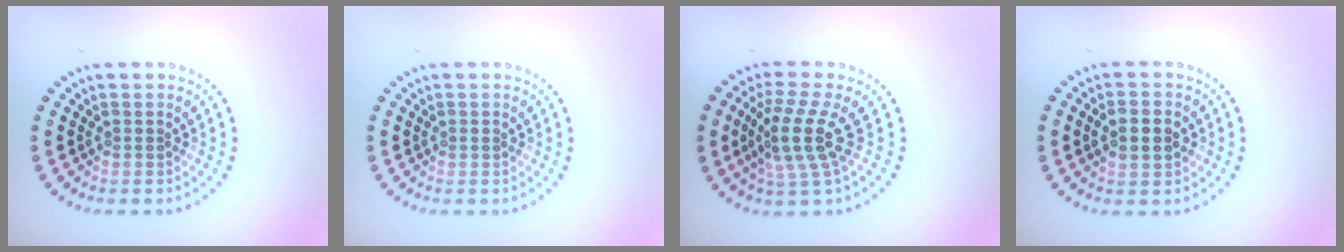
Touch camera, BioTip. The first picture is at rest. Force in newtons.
{"total": 0.5, "press": 0.4, "slide": 0.3}
{"total": 4.2, "press": 3.5, "slide": 2.3}
{"total": 3.0, "press": 3.0, "slide": 0.1}